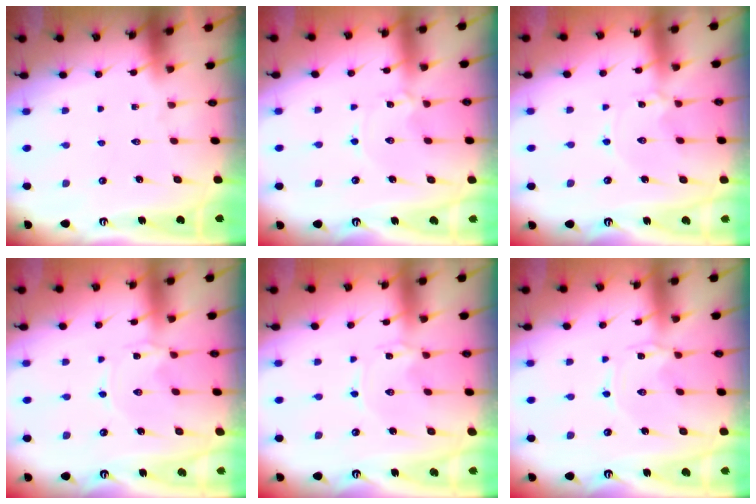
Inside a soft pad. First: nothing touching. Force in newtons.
{"total": 0.0}
{"total": 1.3, "press": 1.3, "slide": 0.3}
{"total": 0.0}
{"total": 0.0}
{"total": 0.7, "press": 0.7, "slide": 0.1}